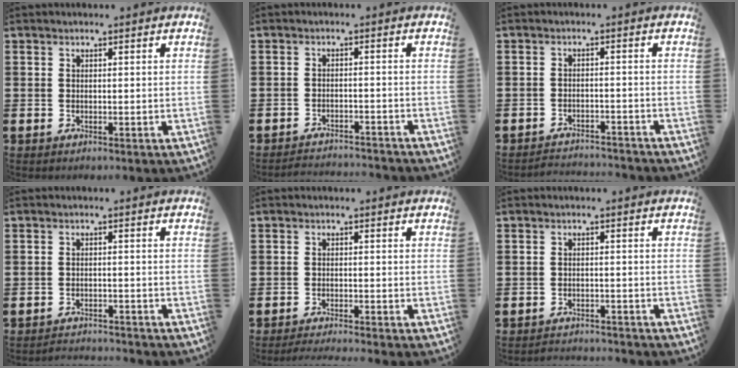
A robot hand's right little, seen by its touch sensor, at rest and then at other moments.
{"total": 2.2, "force": [-2.2, -0.1, -0.1], "torque": [-0.003, 0.004, -0.047]}
{"total": 2.2, "force": [-2.2, 0.0, -0.2], "torque": [-0.003, 0.004, -0.048]}
{"total": 1.8, "force": [-1.8, 0.0, -0.2], "torque": [-0.003, 0.004, -0.039]}
{"total": 1.4, "force": [-1.3, -0.2, 0.4], "torque": [-0.005, 0.001, -0.026]}
{"total": 1.7, "force": [-1.7, 0.0, -0.2], "torque": [-0.002, 0.004, -0.037]}